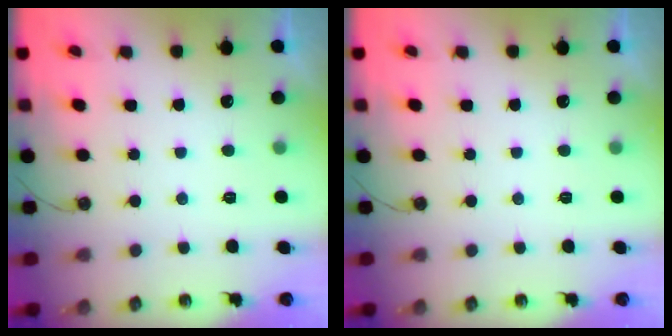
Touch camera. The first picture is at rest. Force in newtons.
{"total": 0.0}